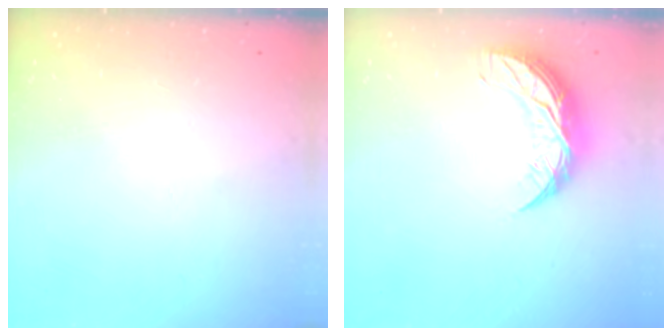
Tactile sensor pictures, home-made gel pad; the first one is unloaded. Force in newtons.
{"total": 9.9, "press": 9.9, "slide": 0.5}